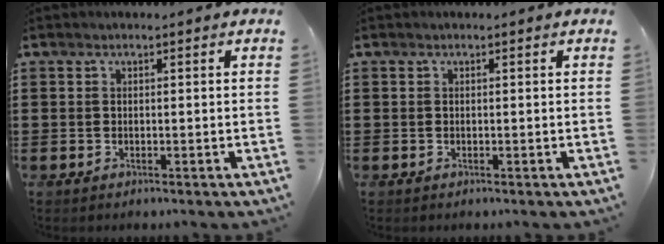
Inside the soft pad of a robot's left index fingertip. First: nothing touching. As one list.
[{"total": 0.0}]